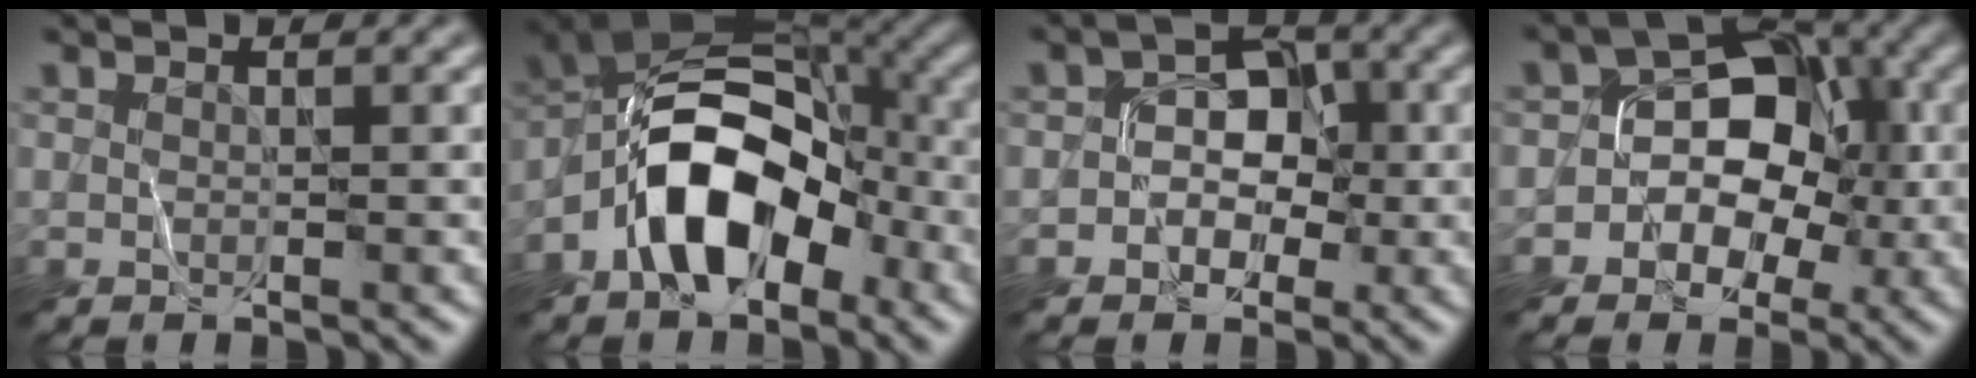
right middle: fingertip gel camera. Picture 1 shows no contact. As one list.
[{"total": 9.6, "force": [-3.9, 5.7, 6.8], "torque": [-0.109, 0.018, -0.082]}, {"total": 3.6, "force": [-0.8, 2.9, 2.0], "torque": [-0.002, 0.010, -0.025]}, {"total": 7.6, "force": [-1.3, 6.3, 4.2], "torque": [-0.025, 0.032, -0.044]}]